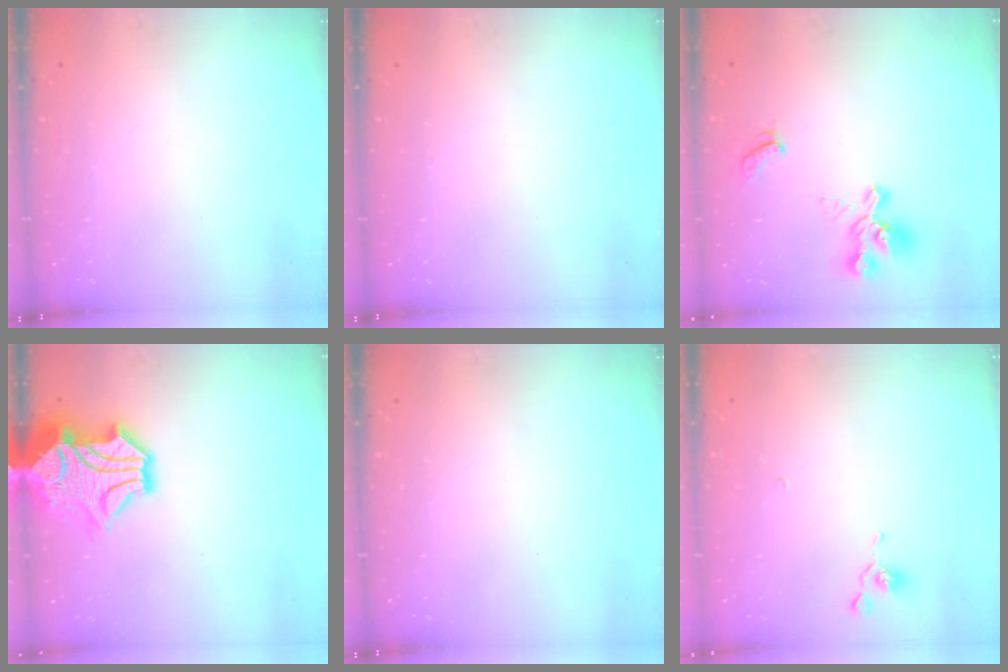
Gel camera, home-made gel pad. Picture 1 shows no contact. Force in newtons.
{"total": 0.0}
{"total": 2.4, "press": 1.9, "slide": 1.5}
{"total": 7.4, "press": 7.1, "slide": 2.2}
{"total": 0.0}
{"total": 0.0}